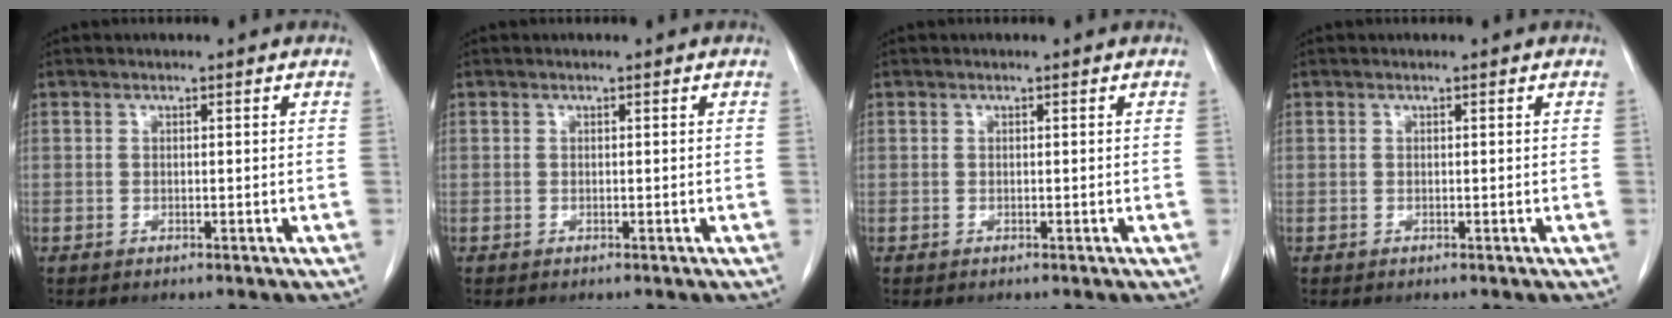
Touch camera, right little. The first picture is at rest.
{"total": 0.0}
{"total": 0.0}
{"total": 0.0}